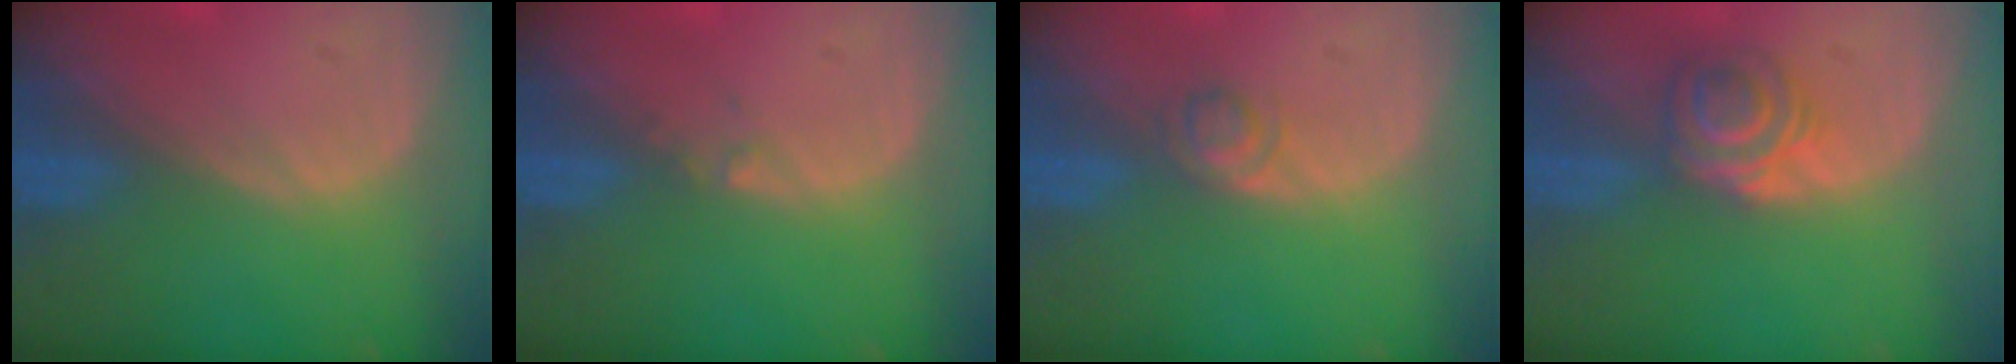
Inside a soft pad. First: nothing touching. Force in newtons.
{"total": 0.7, "press": 0.6, "slide": 0.4}
{"total": 2.2, "press": 2.2, "slide": 0.2}
{"total": 6.1, "press": 5.2, "slide": 3.2}